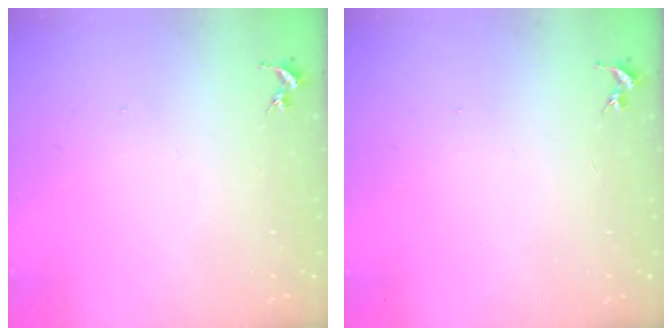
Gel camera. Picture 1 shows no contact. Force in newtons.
{"total": 0.0}